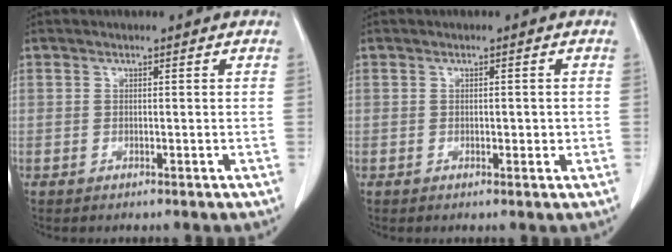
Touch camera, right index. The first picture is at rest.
{"total": 1.5, "force": [-0.1, 0.8, 1.3], "torque": [-0.018, 0.000, 0.001]}